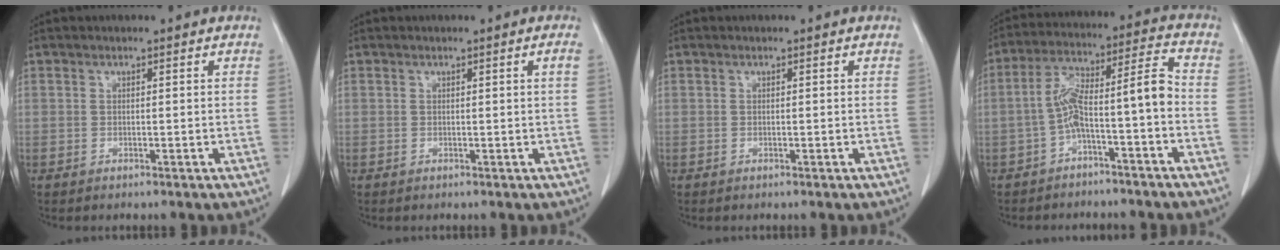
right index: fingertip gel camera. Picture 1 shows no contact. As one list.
[{"total": 0.8, "force": [0.1, -0.3, 0.7], "torque": [-0.011, 0.000, 0.003]}, {"total": 0.0}, {"total": 9.3, "force": [-3.1, 0.7, 8.7], "torque": [-0.154, 0.048, -0.052]}]